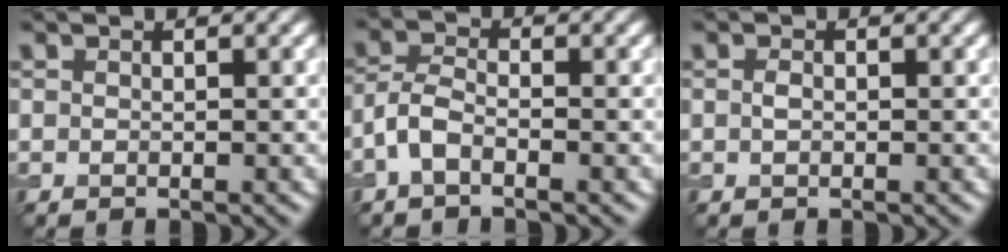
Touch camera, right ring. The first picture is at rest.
{"total": 2.4, "force": [-1.3, 1.0, 1.7], "torque": [-0.037, 0.005, -0.035]}
{"total": 0.7, "force": [0.0, 0.4, 0.5], "torque": [-0.014, 0.000, 0.000]}